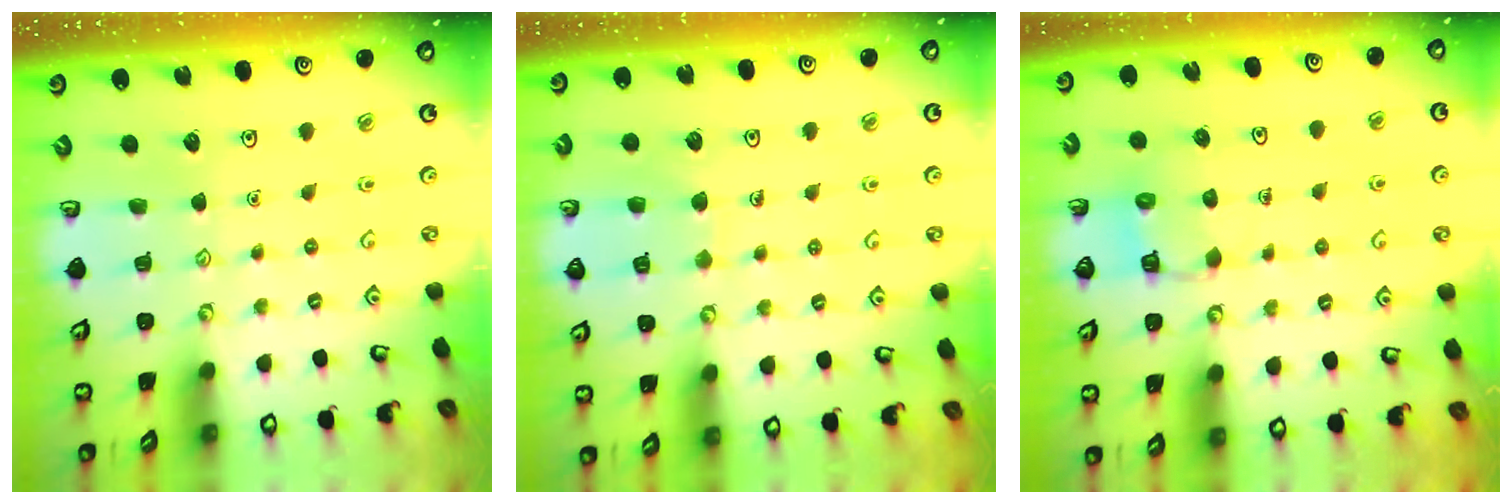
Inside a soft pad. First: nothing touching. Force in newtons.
{"total": 5.6, "press": 5.5, "slide": 0.4}
{"total": 7.7, "press": 7.7, "slide": 0.2}